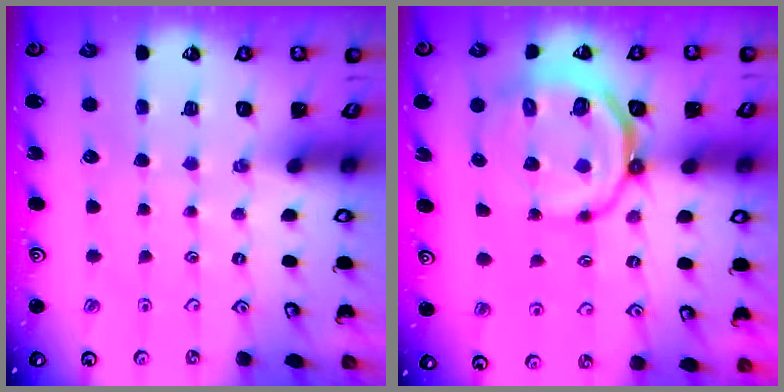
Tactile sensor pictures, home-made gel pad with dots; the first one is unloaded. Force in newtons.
{"total": 14.3, "press": 13.9, "slide": 3.0}